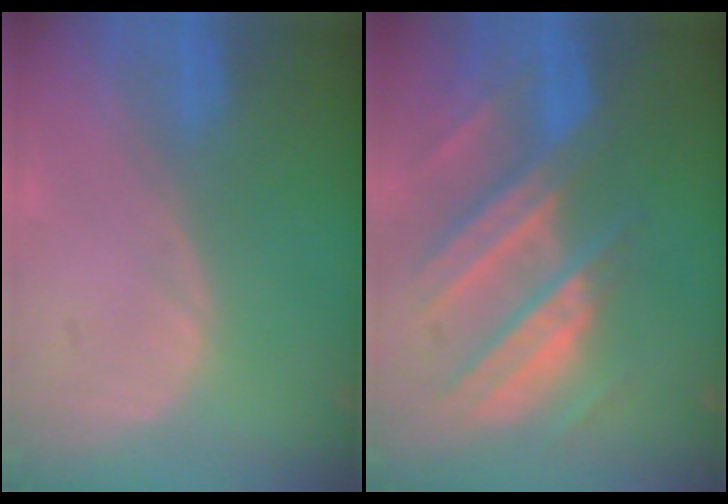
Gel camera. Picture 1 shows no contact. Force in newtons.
{"total": 10.5, "press": 9.2, "slide": 4.9}